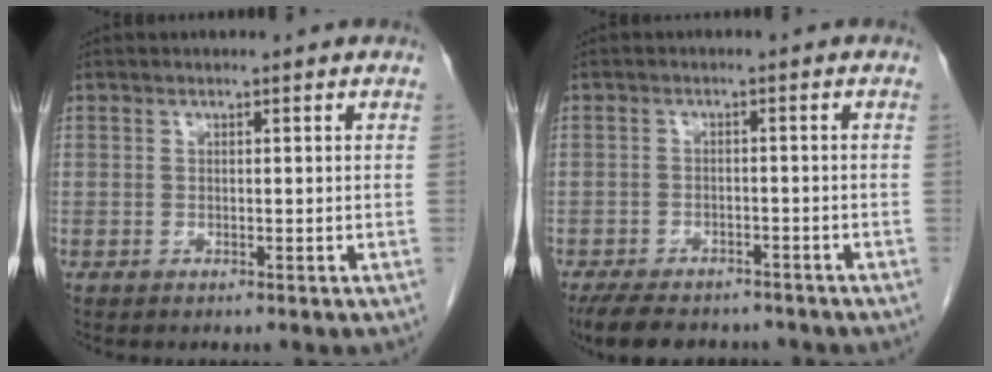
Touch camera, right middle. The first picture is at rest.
{"total": 10.3, "force": [-8.6, 3.9, 4.1], "torque": [-0.077, -0.011, -0.122]}